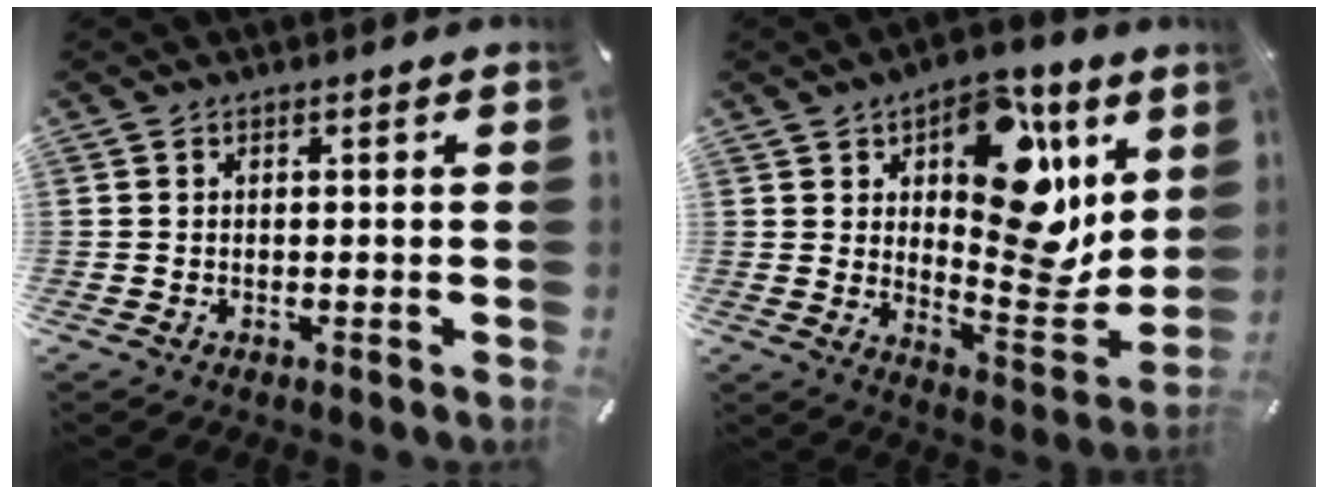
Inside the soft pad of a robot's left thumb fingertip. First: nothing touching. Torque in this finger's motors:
{"motor_torque": [2.50, 2.51, 1.68, -0.82, 0.30]}